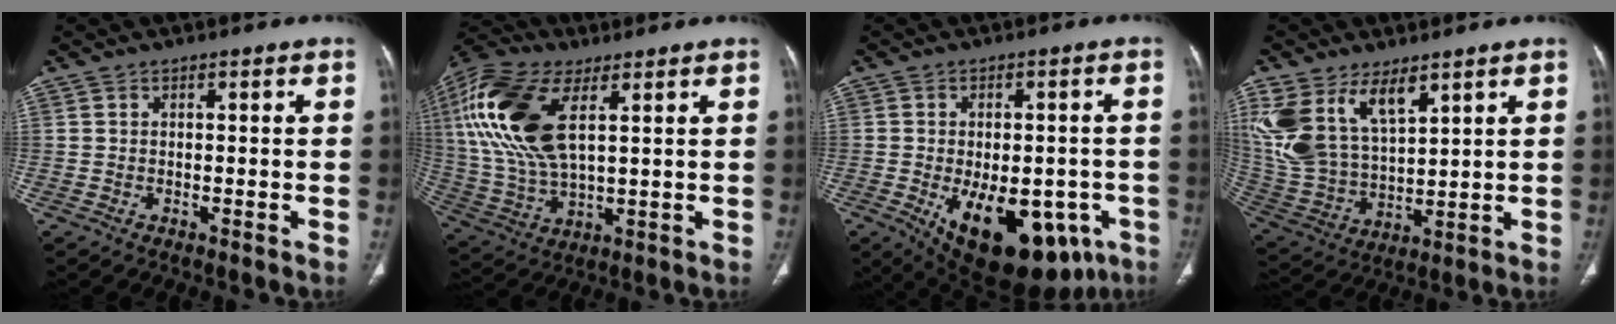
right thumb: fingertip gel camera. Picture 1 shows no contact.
{"total": 20.5, "force": [6.5, 9.8, 16.8], "torque": [-0.370, -0.005, 0.125]}
{"total": 21.0, "force": [-8.0, 11.3, 15.8], "torque": [-0.190, -0.001, -0.088]}
{"total": 16.6, "force": [8.8, 8.7, 11.2], "torque": [-0.220, -0.027, 0.192]}